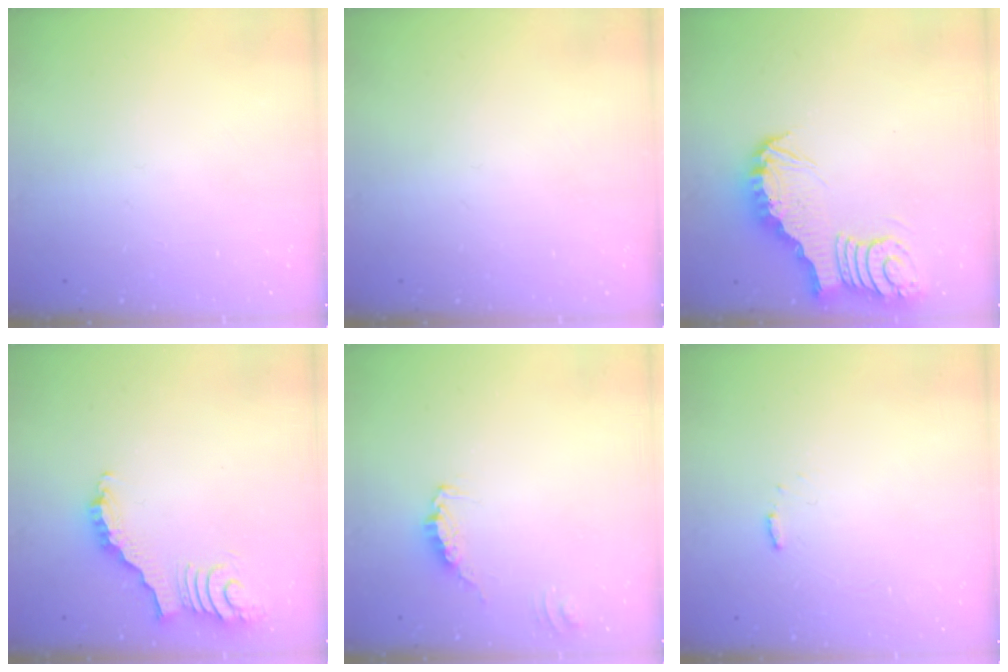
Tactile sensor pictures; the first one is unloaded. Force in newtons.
{"total": 0.0}
{"total": 3.9, "press": 3.9, "slide": 0.5}
{"total": 3.8, "press": 3.7, "slide": 0.7}
{"total": 0.0}
{"total": 4.8, "press": 4.8, "slide": 0.5}